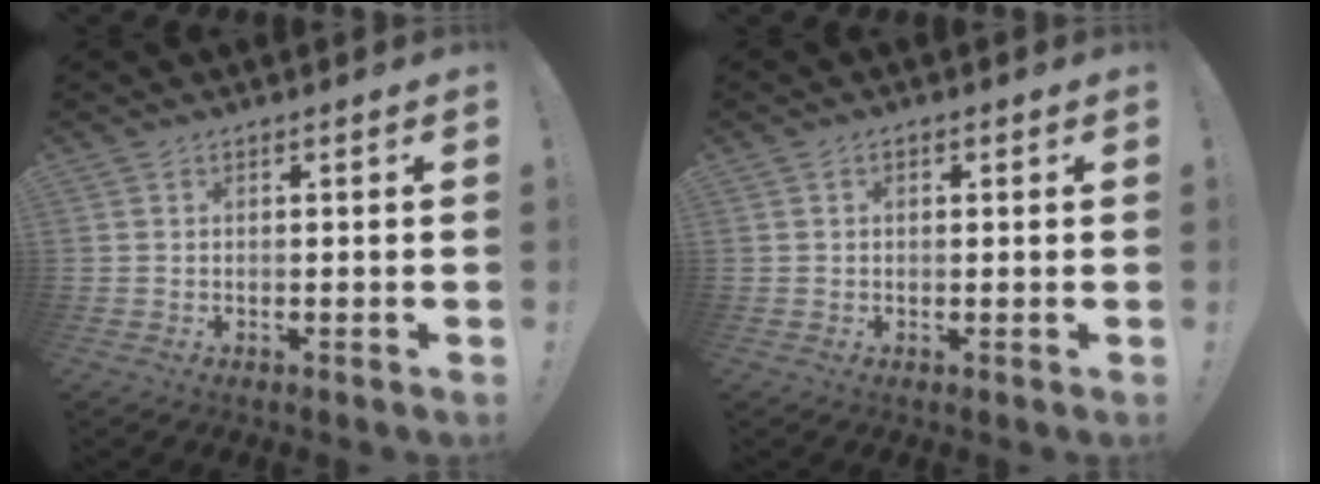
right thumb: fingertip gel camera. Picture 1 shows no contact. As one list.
[{"total": 1.0, "force": [0.0, 0.8, 0.6], "torque": [-0.006, 0.002, -0.002]}]